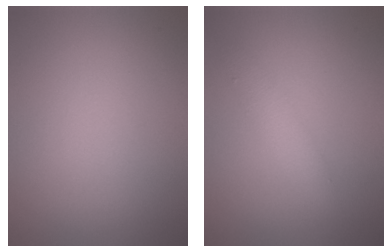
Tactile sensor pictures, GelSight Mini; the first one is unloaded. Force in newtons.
{"total": 1.8, "press": 1.8, "slide": 0.1}